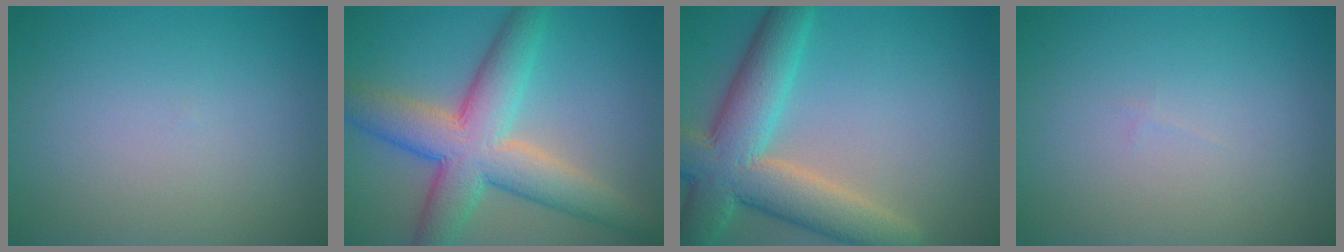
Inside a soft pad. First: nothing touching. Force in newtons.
{"total": 8.8, "press": 8.8, "slide": 0.2}
{"total": 9.0, "press": 9.0, "slide": 0.3}
{"total": 0.0}